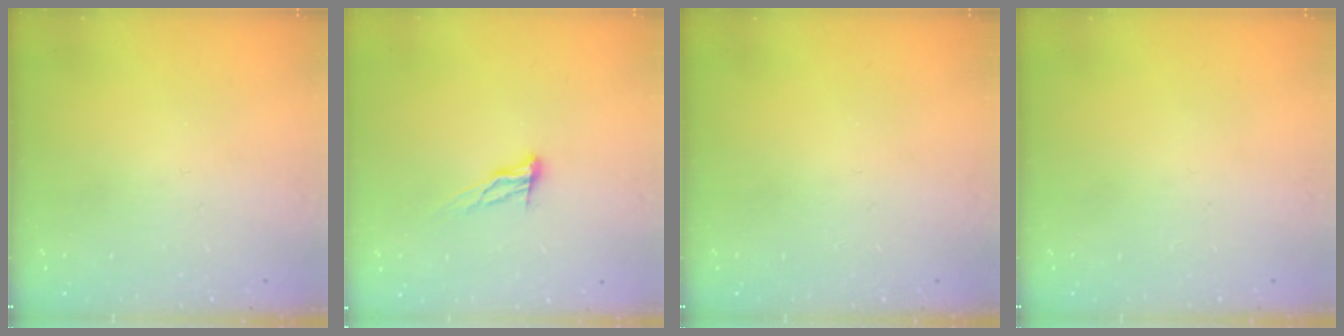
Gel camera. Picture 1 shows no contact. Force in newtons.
{"total": 9.2, "press": 8.9, "slide": 2.5}
{"total": 0.0}
{"total": 0.0}